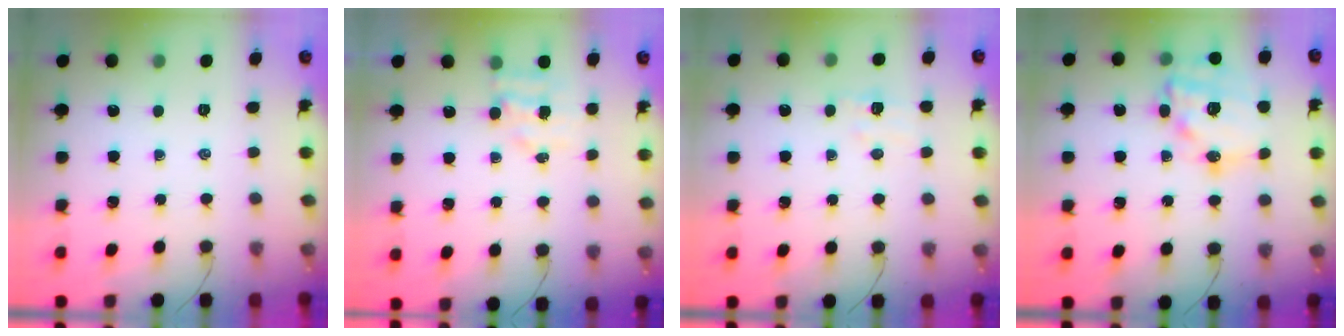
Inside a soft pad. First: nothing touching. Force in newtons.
{"total": 4.0, "press": 3.9, "slide": 0.8}
{"total": 3.9, "press": 3.8, "slide": 0.9}
{"total": 17.6, "press": 17.2, "slide": 3.7}